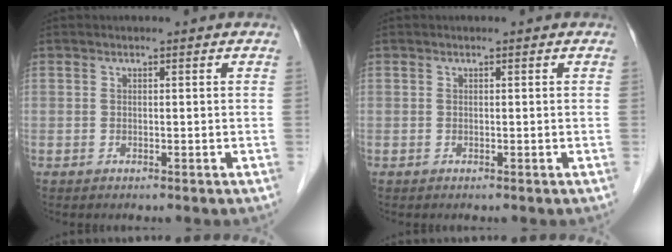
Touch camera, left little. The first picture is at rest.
{"total": 0.0}